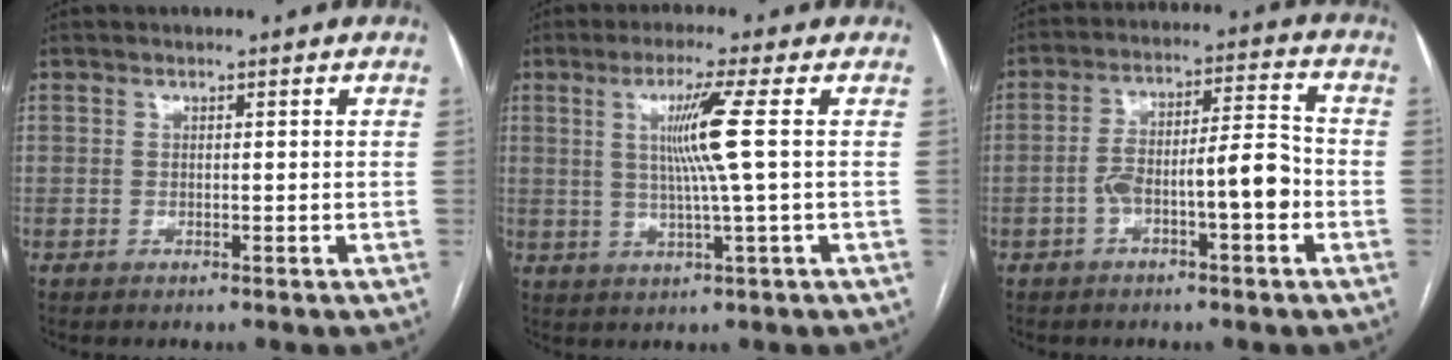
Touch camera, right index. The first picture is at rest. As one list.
[{"total": 7.0, "force": [1.3, -1.8, 6.7], "torque": [-0.126, -0.003, 0.030]}, {"total": 9.0, "force": [-2.9, 1.9, 8.3], "torque": [-0.144, 0.032, -0.046]}]